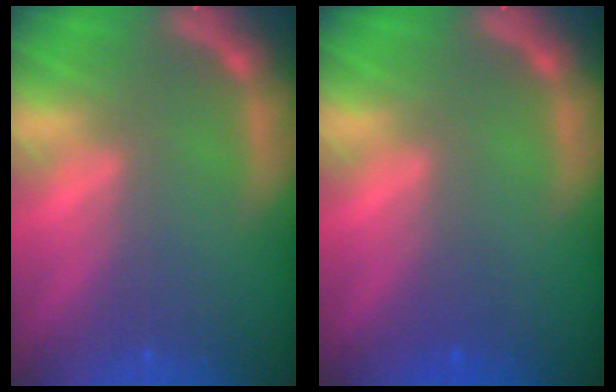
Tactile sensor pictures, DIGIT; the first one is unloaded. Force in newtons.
{"total": 0.9}